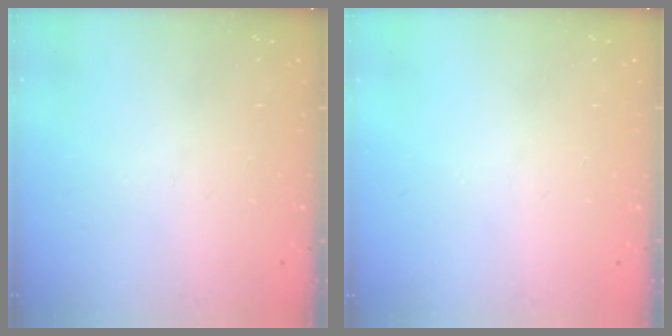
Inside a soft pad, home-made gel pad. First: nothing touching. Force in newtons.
{"total": 0.0}